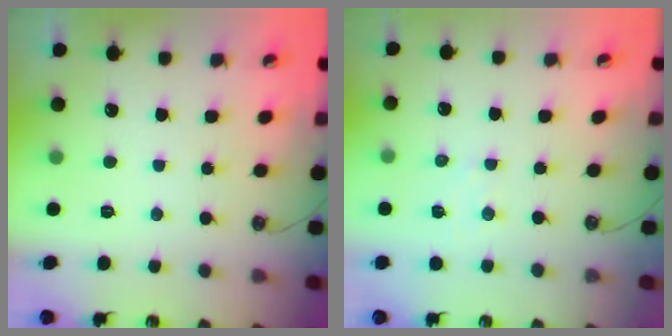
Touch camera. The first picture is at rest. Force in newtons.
{"total": 4.0, "press": 3.9, "slide": 0.5}